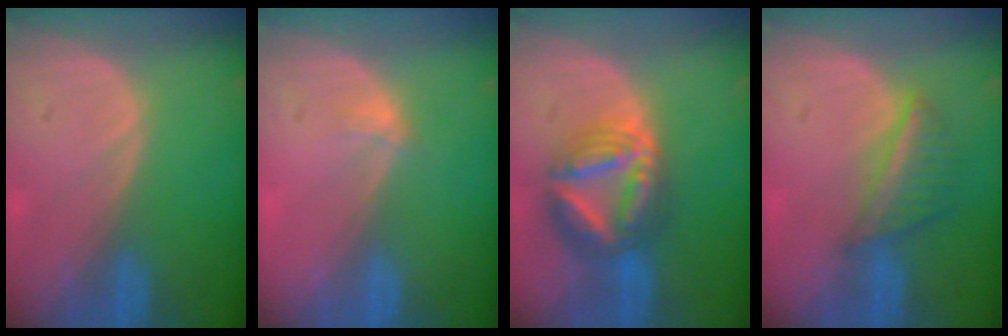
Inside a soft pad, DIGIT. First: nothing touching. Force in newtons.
{"total": 1.3, "press": 0.9, "slide": 0.9}
{"total": 9.0, "press": 8.9, "slide": 0.9}
{"total": 5.6, "press": 5.3, "slide": 1.7}